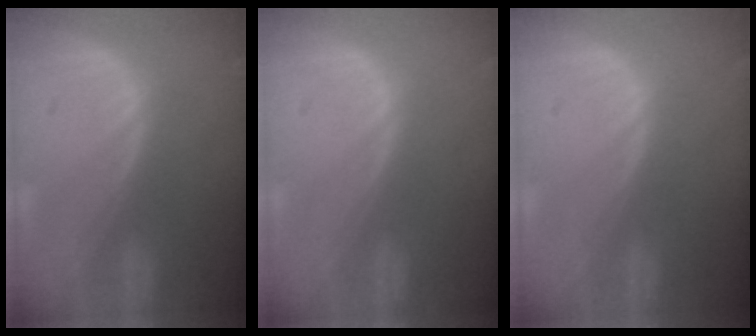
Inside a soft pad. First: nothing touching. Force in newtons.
{"total": 0.0}
{"total": 0.0}